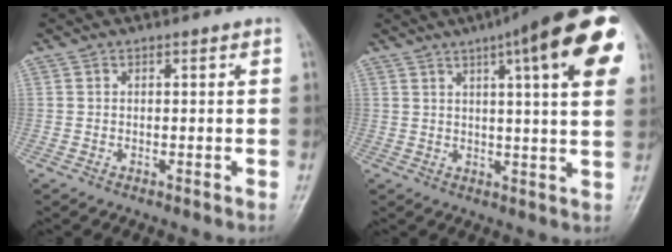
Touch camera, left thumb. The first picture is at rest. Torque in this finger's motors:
{"motor_torque": [0.75, 0.86, 1.69, -1.08, 0.23]}